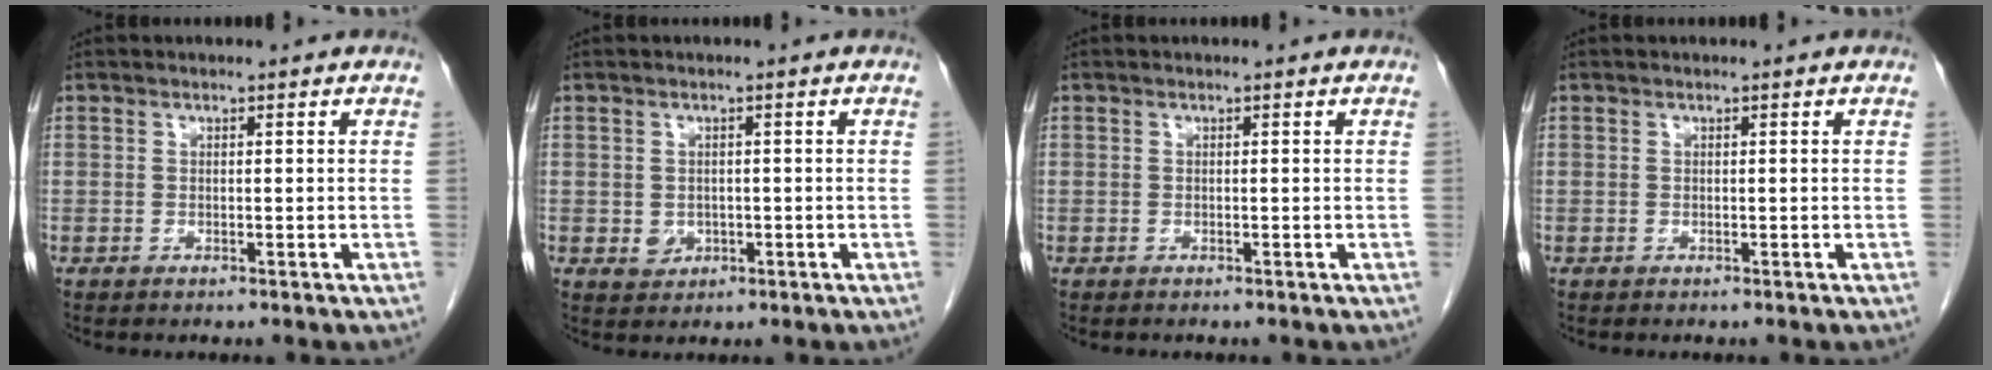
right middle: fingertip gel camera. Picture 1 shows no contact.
{"total": 2.1, "force": [-0.4, 1.8, 0.9], "torque": [-0.014, 0.002, 0.002]}
{"total": 0.0}
{"total": 0.0}